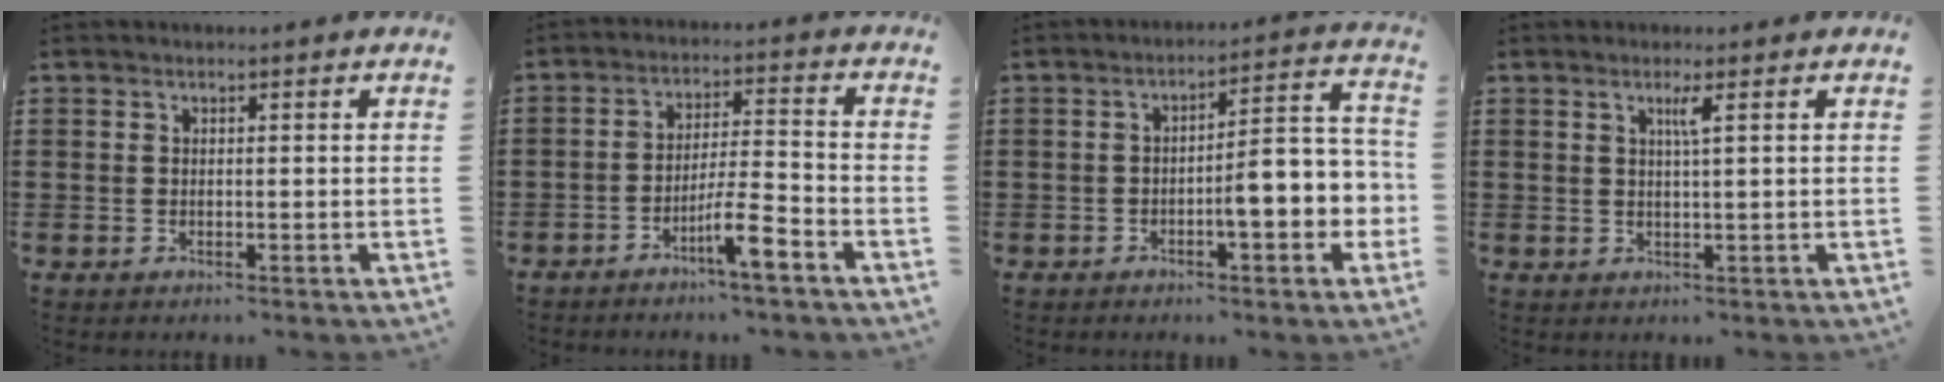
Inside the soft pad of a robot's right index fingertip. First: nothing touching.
{"total": 7.1, "force": [-4.5, 0.9, 5.5], "torque": [-0.101, 0.000, -0.081]}
{"total": 7.3, "force": [-2.0, 1.9, 6.8], "torque": [-0.091, -0.021, -0.042]}
{"total": 2.0, "force": [0.8, -0.3, 1.8], "torque": [-0.035, -0.004, 0.010]}